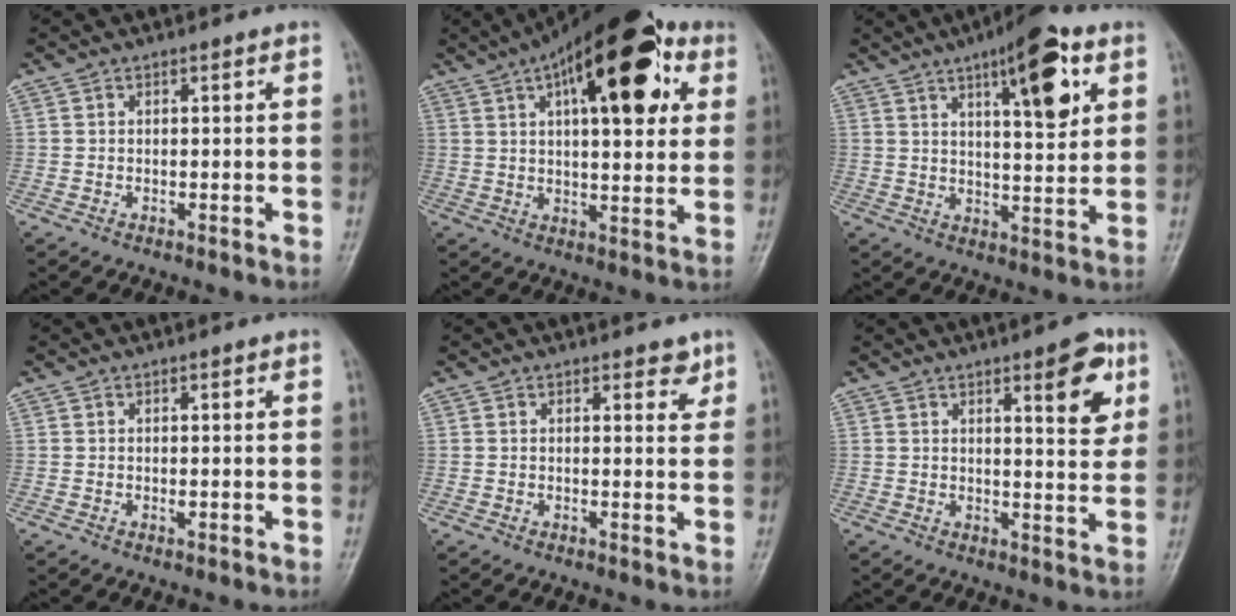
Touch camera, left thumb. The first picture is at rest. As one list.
[{"total": 22.2, "force": [8.9, 9.2, 18.2], "torque": [-0.247, 0.006, 0.128]}, {"total": 13.9, "force": [6.3, 4.3, 11.6], "torque": [-0.146, -0.023, 0.088]}, {"total": 1.2, "force": [0.2, 0.5, 1.1], "torque": [-0.016, 0.000, 0.005]}, {"total": 2.9, "force": [1.8, 1.3, 1.8], "torque": [-0.007, -0.010, 0.021]}, {"total": 8.8, "force": [4.1, 2.7, 7.3], "torque": [-0.077, -0.020, 0.051]}]